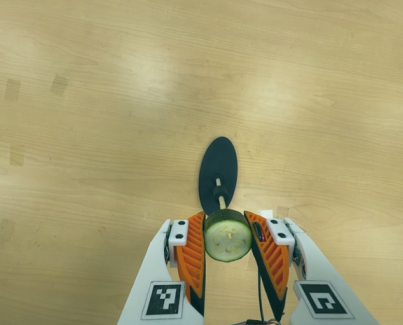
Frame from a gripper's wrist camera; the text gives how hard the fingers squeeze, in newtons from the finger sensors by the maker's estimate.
{"total": 11.4, "left": 11.3, "right": 11.5}